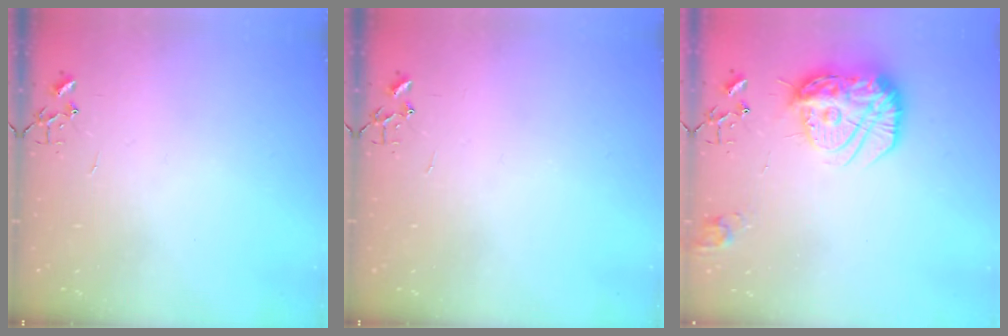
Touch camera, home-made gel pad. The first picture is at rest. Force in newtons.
{"total": 0.0}
{"total": 19.1, "press": 19.1, "slide": 1.1}